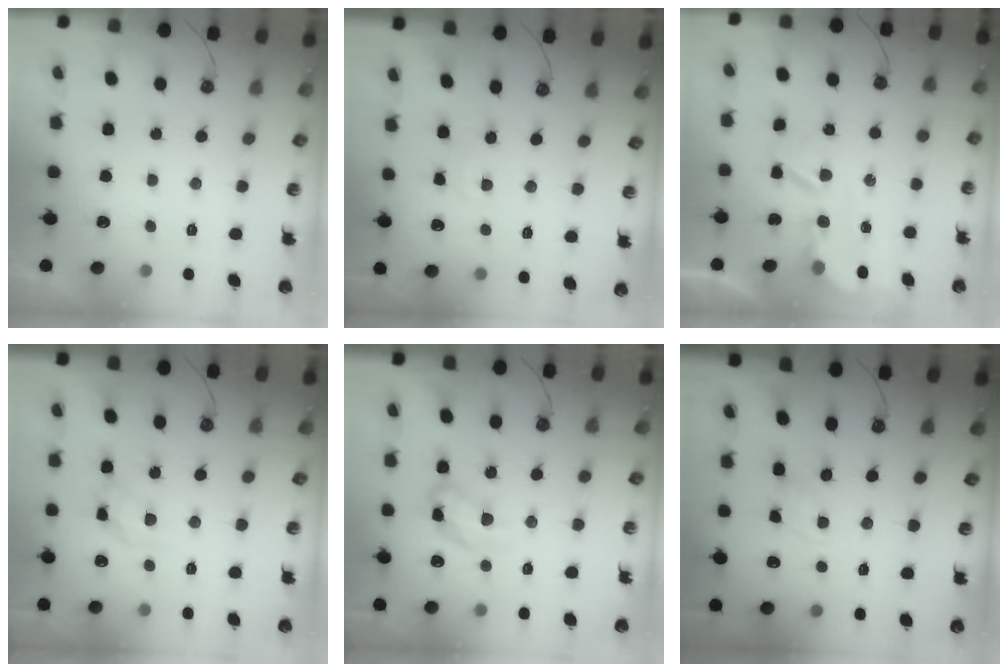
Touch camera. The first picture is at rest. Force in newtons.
{"total": 2.1, "press": 2.1, "slide": 0.4}
{"total": 5.3, "press": 5.3, "slide": 0.3}
{"total": 10.0, "press": 10.0, "slide": 0.1}
{"total": 12.1, "press": 12.1, "slide": 0.9}
{"total": 1.8, "press": 1.8, "slide": 0.3}